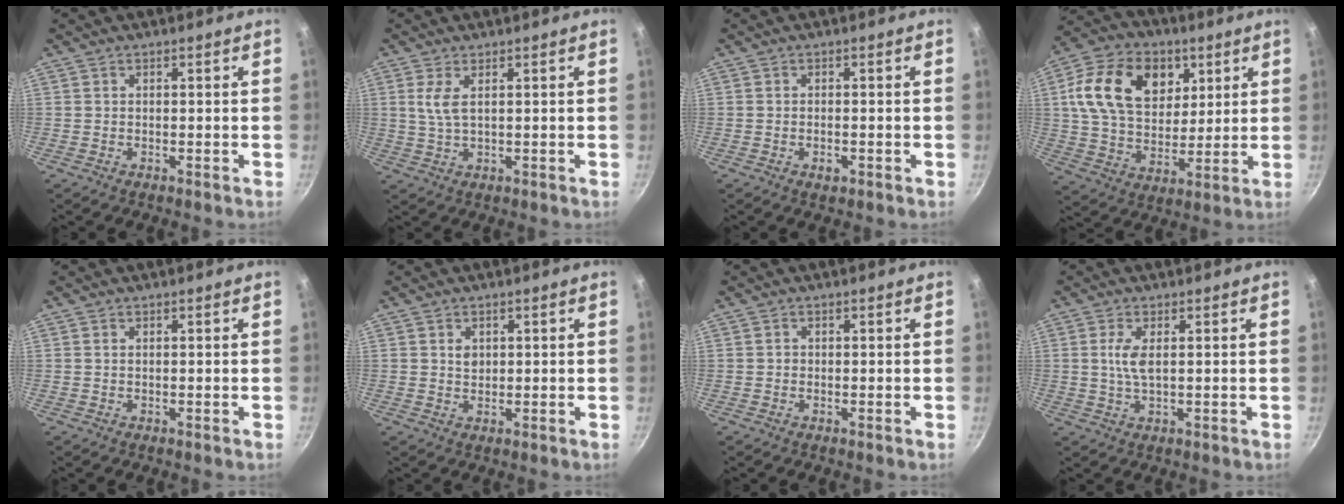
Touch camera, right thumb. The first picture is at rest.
{"total": 3.9, "force": [1.2, 1.5, 3.4], "torque": [-0.073, -0.007, 0.026]}
{"total": 1.7, "force": [-0.7, 0.9, 1.3], "torque": [-0.023, 0.001, -0.012]}
{"total": 19.4, "force": [6.5, 13.6, 12.1], "torque": [-0.194, -0.009, 0.106]}
{"total": 0.0}
{"total": 2.0, "force": [0.6, 1.6, 1.1], "torque": [-0.012, -0.002, 0.010]}
{"total": 0.6, "force": [0.0, 0.6, 0.1], "torque": [0.002, 0.003, -0.001]}
{"total": 3.9, "force": [0.7, 1.4, 3.6], "torque": [-0.078, -0.001, 0.015]}